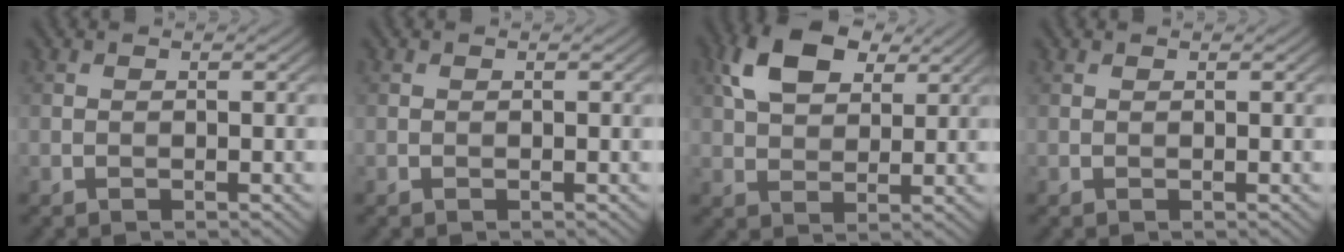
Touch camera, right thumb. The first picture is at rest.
{"total": 0.0}
{"total": 9.3, "force": [4.3, 5.4, 6.2], "torque": [-0.137, 0.011, 0.080]}
{"total": 0.0}